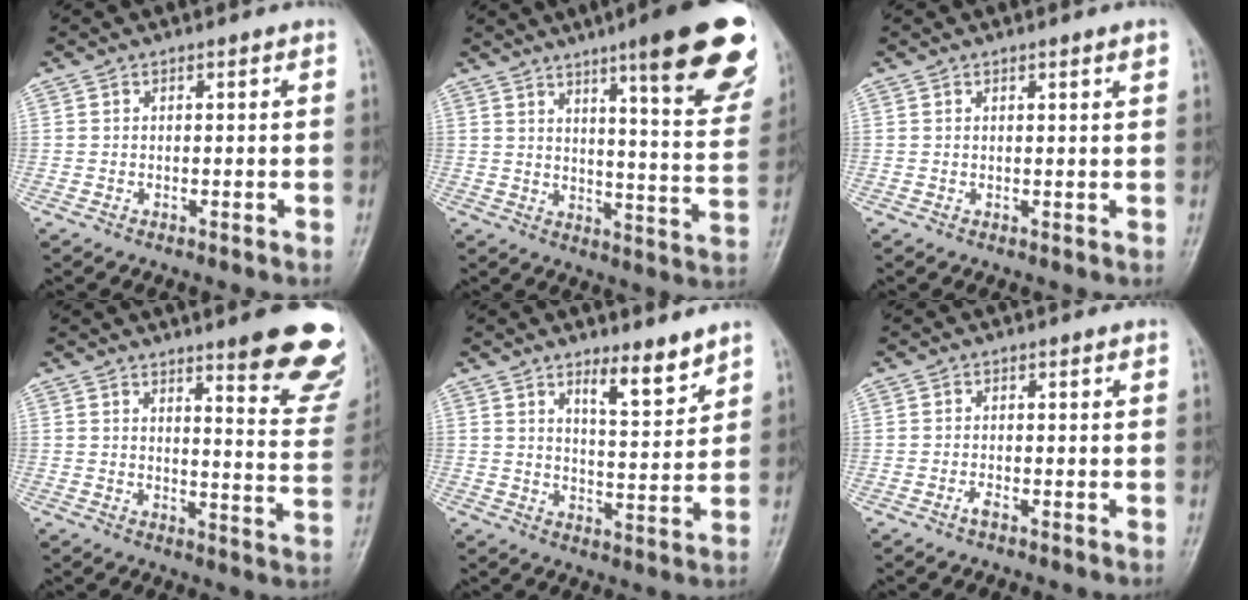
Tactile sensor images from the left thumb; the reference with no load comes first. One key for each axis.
{"total": 22.8, "fx": 13.4, "fy": 4.0, "fz": 18.0, "tx": -0.212, "ty": -0.058, "tz": 0.175}
{"total": 1.5, "fx": 0.9, "fy": 0.0, "fz": 1.1, "tx": -0.016, "ty": -0.004, "tz": 0.012}
{"total": 16.3, "fx": 10.7, "fy": 3.3, "fz": 11.8, "tx": -0.104, "ty": -0.068, "tz": 0.128}
{"total": 7.2, "fx": 5.3, "fy": 1.7, "fz": 4.5, "tx": -0.058, "ty": -0.047, "tz": 0.085}
{"total": 1.0, "fx": -0.6, "fy": 0.2, "fz": 0.7, "tx": -0.016, "ty": -0.001, "tz": -0.014}